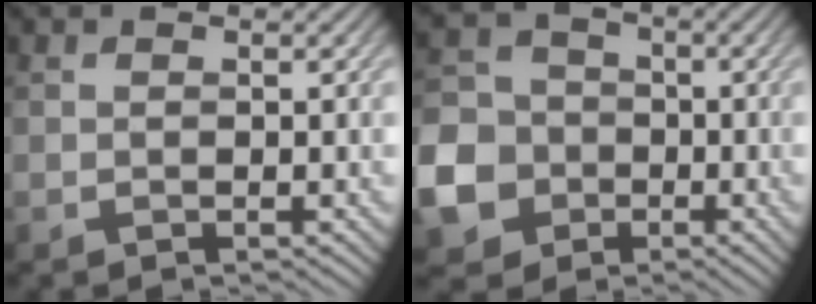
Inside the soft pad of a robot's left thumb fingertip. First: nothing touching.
{"total": 11.1, "force": [-3.9, 9.5, 4.3], "torque": [-0.137, -0.039, -0.104]}